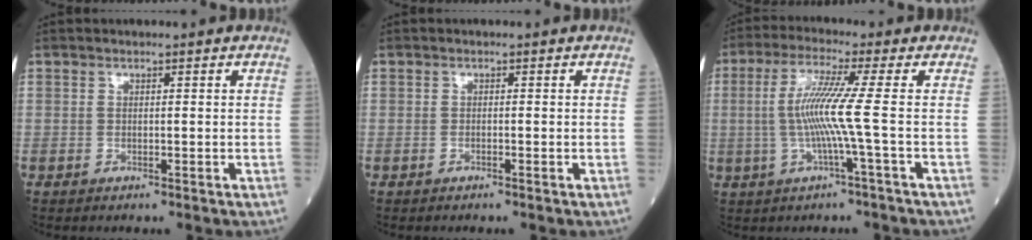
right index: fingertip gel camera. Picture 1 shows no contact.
{"total": 0.0}
{"total": 7.6, "force": [-0.6, -1.6, 7.4], "torque": [-0.157, 0.003, -0.011]}